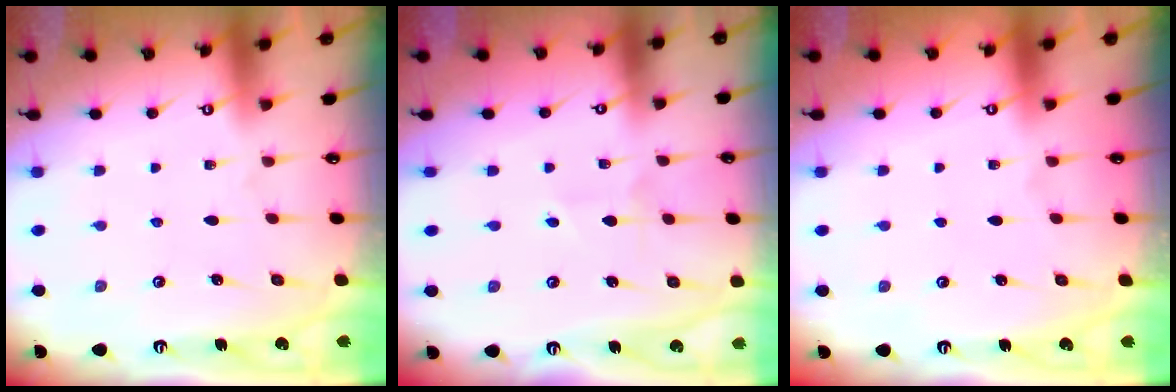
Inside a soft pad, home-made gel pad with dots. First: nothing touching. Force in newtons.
{"total": 2.1, "press": 2.1, "slide": 0.2}
{"total": 0.0}